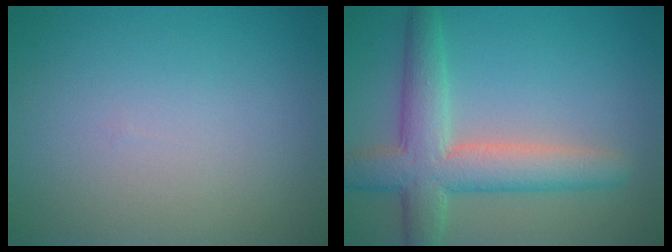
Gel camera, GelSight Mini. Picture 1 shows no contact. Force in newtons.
{"total": 6.4, "press": 6.4, "slide": 0.3}